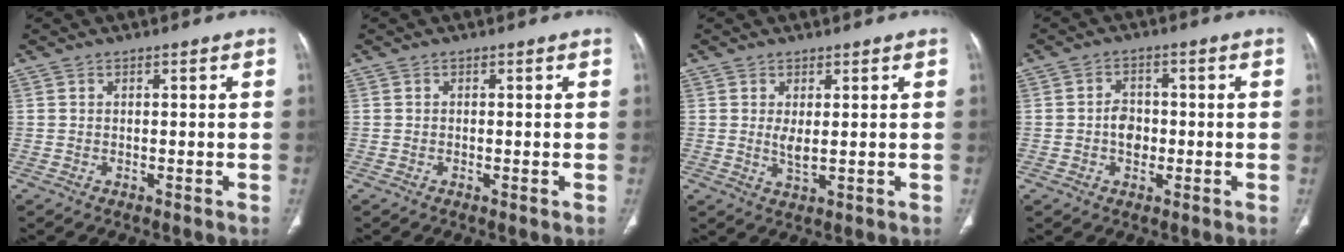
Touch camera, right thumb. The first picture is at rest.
{"total": 0.5, "force": [-0.2, 0.1, 0.5], "torque": [-0.013, -0.002, -0.003]}
{"total": 2.8, "force": [0.5, 0.9, 2.6], "torque": [-0.052, -0.012, 0.016]}
{"total": 4.3, "force": [-0.6, 3.3, 2.7], "torque": [-0.029, 0.010, -0.014]}